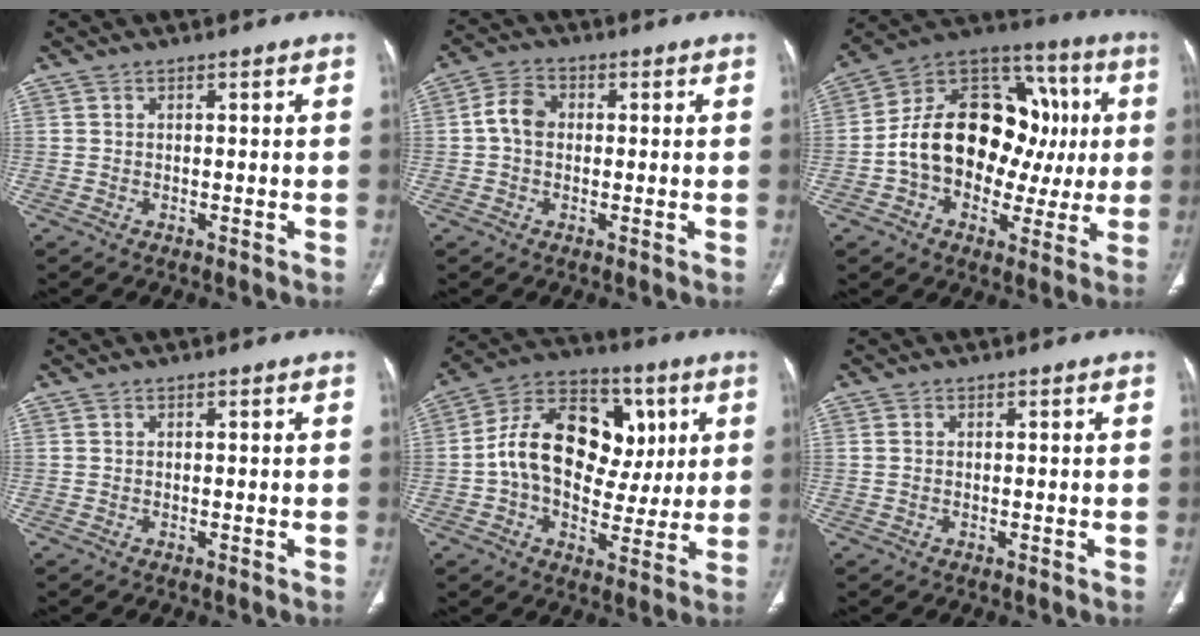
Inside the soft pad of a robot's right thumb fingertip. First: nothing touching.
{"total": 5.2, "force": [0.1, 4.0, 3.3], "torque": [-0.055, 0.015, -0.006]}
{"total": 24.1, "force": [0.4, 17.0, 17.1], "torque": [-0.229, 0.052, 0.009]}
{"total": 0.0}
{"total": 20.3, "force": [3.0, 14.1, 14.2], "torque": [-0.205, 0.020, 0.046]}
{"total": 0.8, "force": [0.0, 0.5, 0.6], "torque": [-0.019, 0.000, 0.002]}